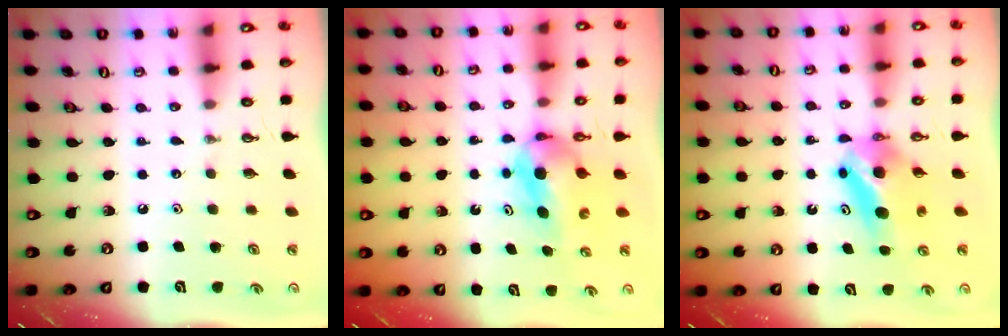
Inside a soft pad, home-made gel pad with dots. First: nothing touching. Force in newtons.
{"total": 8.2, "press": 4.4, "slide": 6.9}
{"total": 6.7, "press": 6.3, "slide": 2.4}